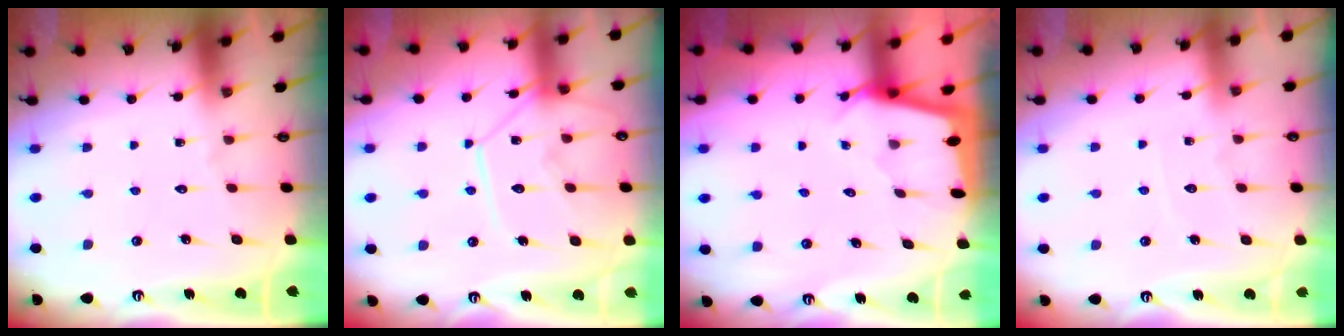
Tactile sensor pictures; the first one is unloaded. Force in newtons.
{"total": 13.2, "press": 13.1, "slide": 1.2}
{"total": 1.7, "press": 1.6, "slide": 0.3}
{"total": 3.6, "press": 3.6, "slide": 0.4}